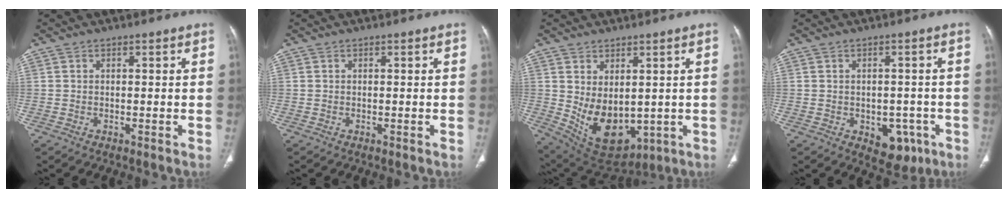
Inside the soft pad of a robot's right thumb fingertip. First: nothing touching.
{"total": 0.0}
{"total": 12.0, "force": [0.0, 7.4, 9.5], "torque": [-0.141, -0.015, 0.038]}
{"total": 7.3, "force": [-2.7, 4.9, 4.7], "torque": [-0.029, 0.011, -0.023]}